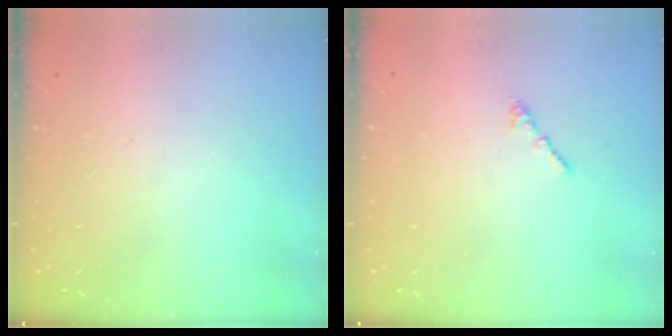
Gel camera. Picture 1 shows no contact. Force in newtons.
{"total": 0.7, "press": 0.6, "slide": 0.4}